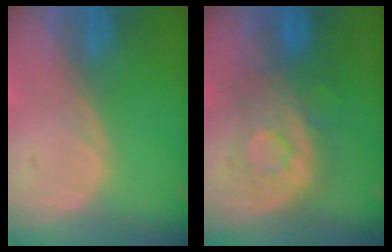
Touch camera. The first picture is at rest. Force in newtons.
{"total": 8.3, "press": 8.3, "slide": 0.9}